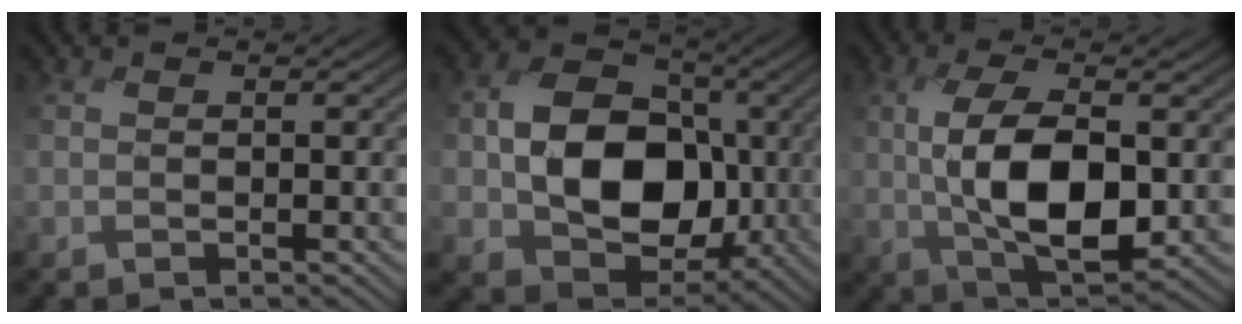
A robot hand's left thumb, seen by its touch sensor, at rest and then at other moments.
{"total": 12.4, "force": [-1.3, 9.8, 7.6], "torque": [-0.122, -0.008, -0.030]}
{"total": 10.3, "force": [-0.5, 5.1, 8.9], "torque": [-0.182, -0.010, -0.005]}